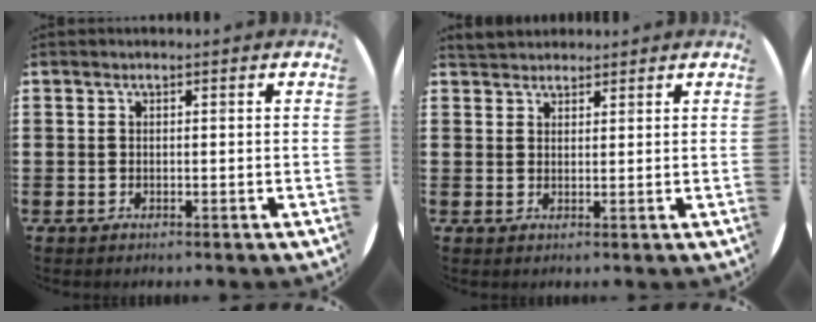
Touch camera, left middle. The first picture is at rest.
{"total": 2.2, "force": [2.1, 0.6, -0.1], "torque": [-0.001, 0.001, 0.041]}